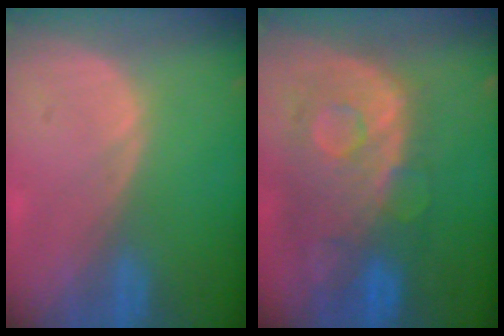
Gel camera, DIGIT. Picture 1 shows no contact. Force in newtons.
{"total": 11.3, "press": 9.8, "slide": 5.7}